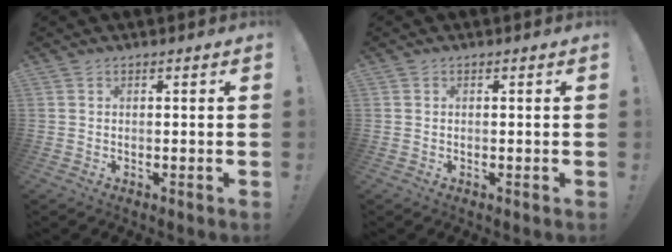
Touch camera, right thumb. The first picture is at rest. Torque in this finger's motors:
{"motor_torque": [-0.33, -0.21, -0.01, 0.24, -0.01]}